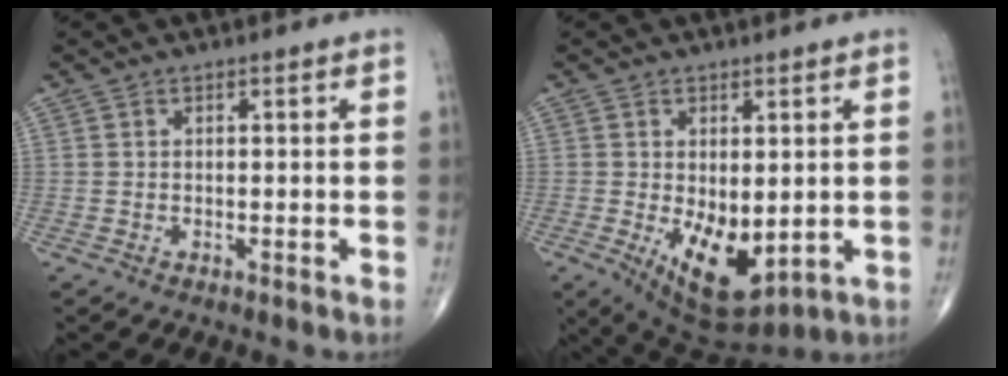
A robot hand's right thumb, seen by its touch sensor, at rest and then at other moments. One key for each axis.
{"total": 11.6, "fx": -1.7, "fy": 6.0, "fz": 9.8, "tx": -0.139, "ty": -0.021, "tz": -0.002}